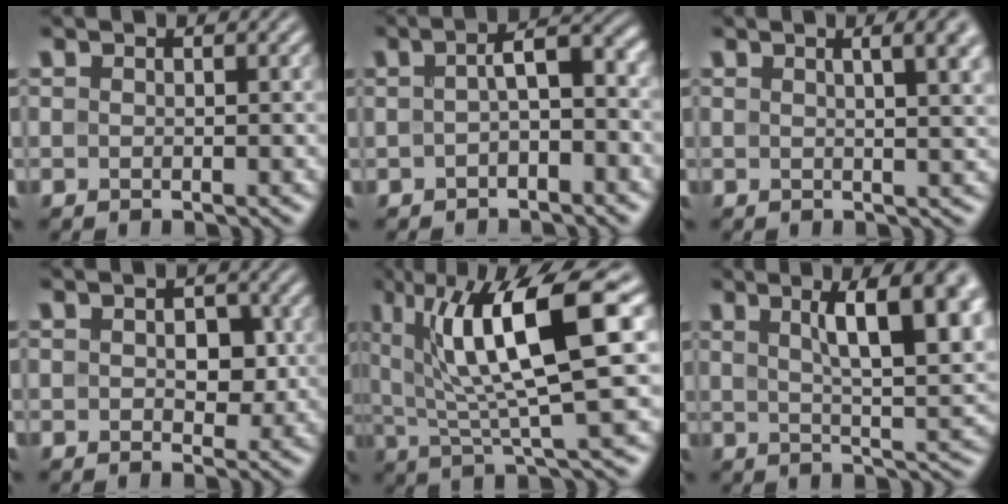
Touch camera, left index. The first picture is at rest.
{"total": 3.7, "force": [-0.4, 1.5, 3.4], "torque": [-0.055, 0.008, -0.012]}
{"total": 6.8, "force": [2.7, 2.9, 5.5], "torque": [-0.028, 0.034, 0.007]}
{"total": 2.8, "force": [0.2, 1.7, 2.2], "torque": [-0.032, -0.001, 0.002]}
{"total": 10.8, "force": [3.3, 2.5, 10.0], "torque": [-0.158, 0.001, 0.061]}
{"total": 10.3, "force": [3.9, 3.2, 9.0], "torque": [-0.118, 0.006, 0.064]}